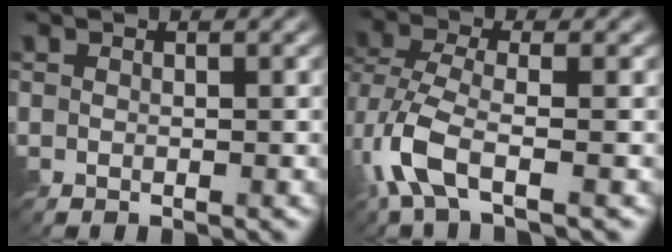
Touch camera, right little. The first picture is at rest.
{"total": 5.3, "force": [-2.1, 2.0, 4.4], "torque": [-0.112, -0.003, -0.054]}